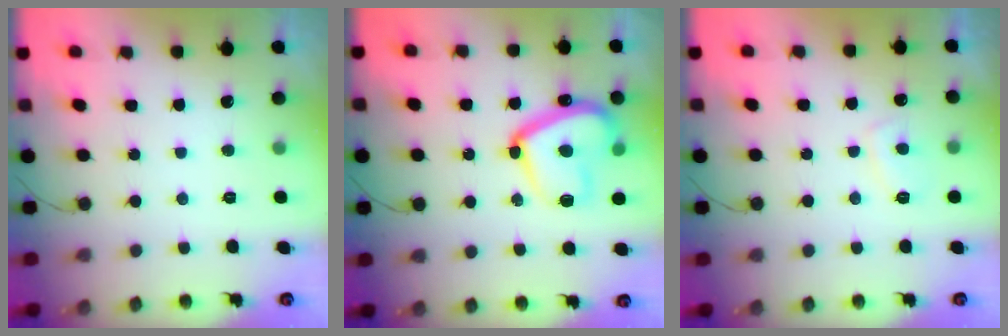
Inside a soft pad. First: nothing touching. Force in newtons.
{"total": 17.3, "press": 17.2, "slide": 1.5}
{"total": 3.5, "press": 3.4, "slide": 0.8}